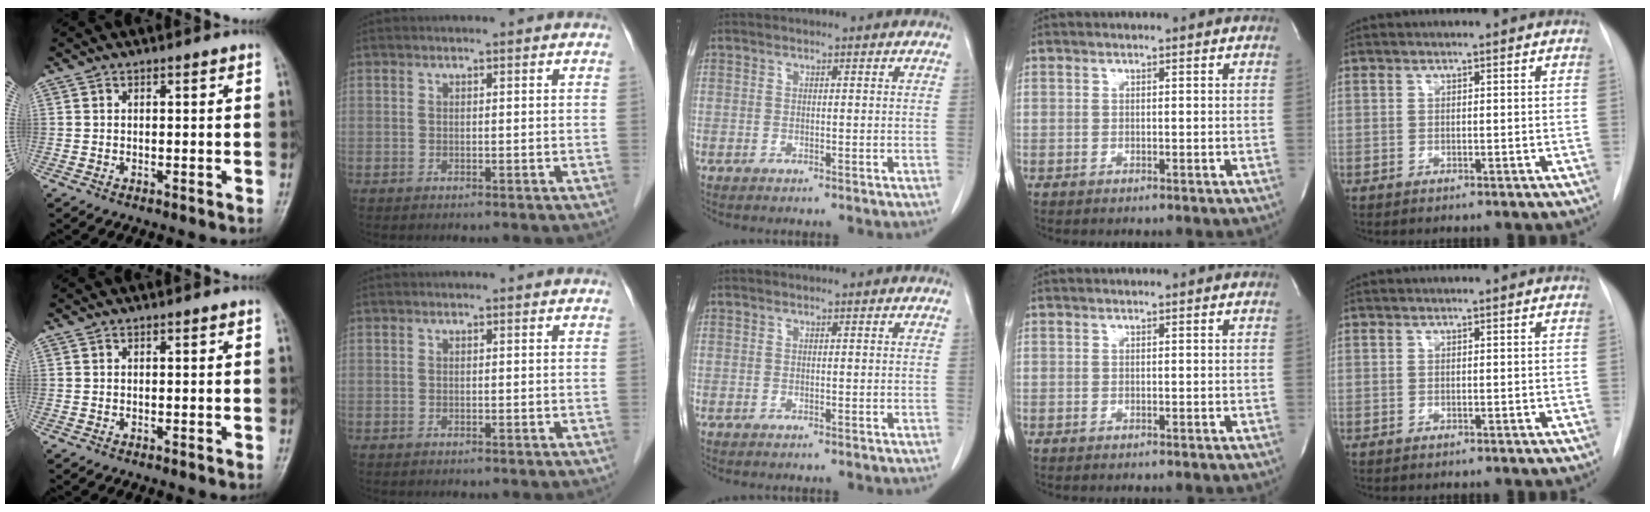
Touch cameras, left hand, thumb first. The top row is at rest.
{}